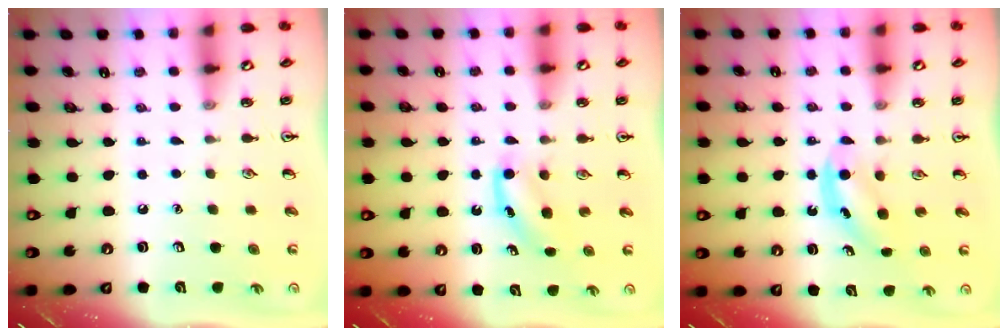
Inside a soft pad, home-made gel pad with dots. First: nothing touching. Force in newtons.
{"total": 4.2, "press": 3.9, "slide": 1.3}
{"total": 4.1, "press": 4.1, "slide": 0.6}